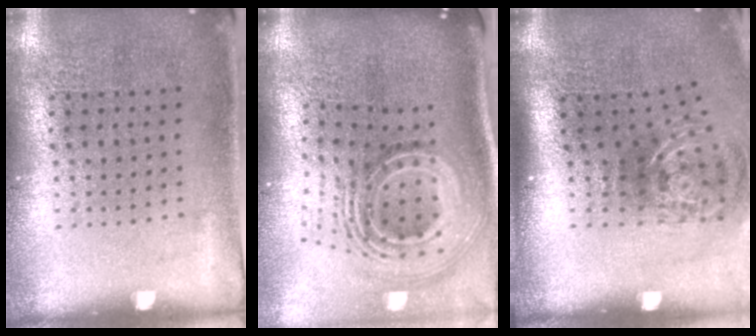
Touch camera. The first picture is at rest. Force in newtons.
{"total": 2.8, "press": 1.8, "slide": 2.1}
{"total": 1.8, "press": 1.2, "slide": 1.3}